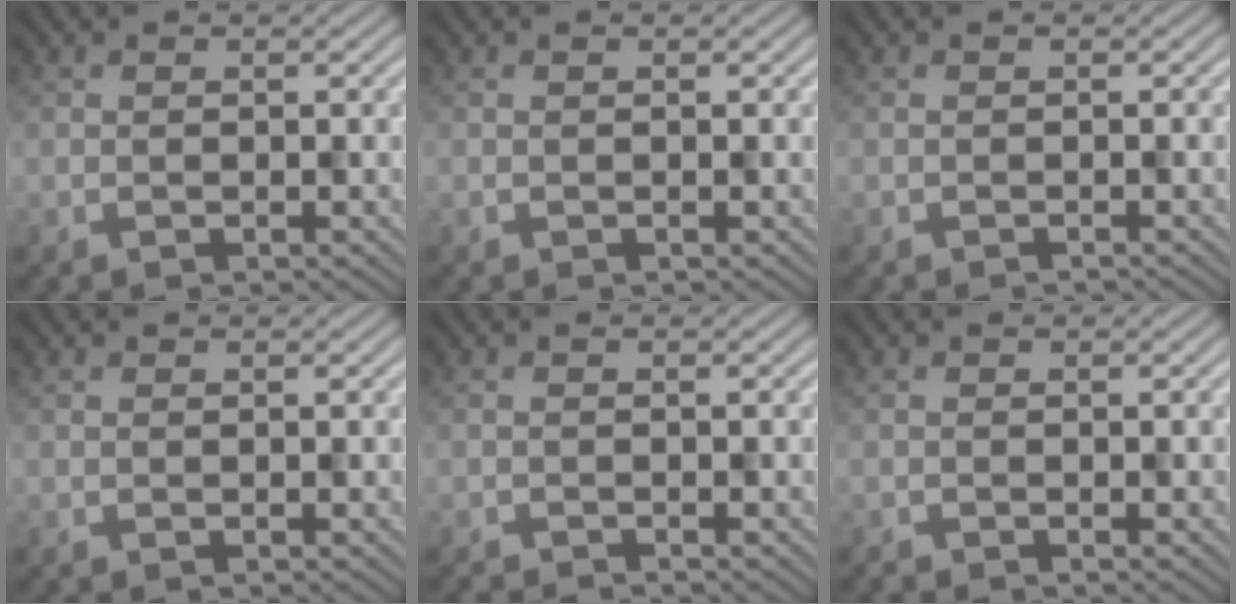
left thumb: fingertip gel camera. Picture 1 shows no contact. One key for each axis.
{"total": 0.0}
{"total": 0.6, "fx": -0.6, "fy": -0.1, "fz": 0.0, "tx": 0.001, "ty": 0.002, "tz": -0.012}
{"total": 0.0}
{"total": 1.7, "fx": -1.6, "fy": 0.0, "fz": 0.3, "tx": -0.005, "ty": 0.001, "tz": -0.030}
{"total": 0.9, "fx": -0.9, "fy": 0.0, "fz": 0.0, "tx": 0.000, "ty": -0.002, "tz": -0.014}